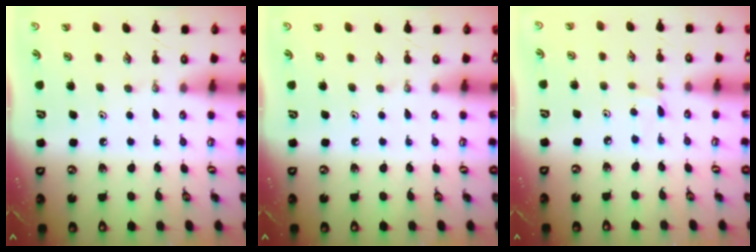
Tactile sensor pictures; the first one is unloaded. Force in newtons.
{"total": 0.0}
{"total": 2.3, "press": 2.3, "slide": 0.3}